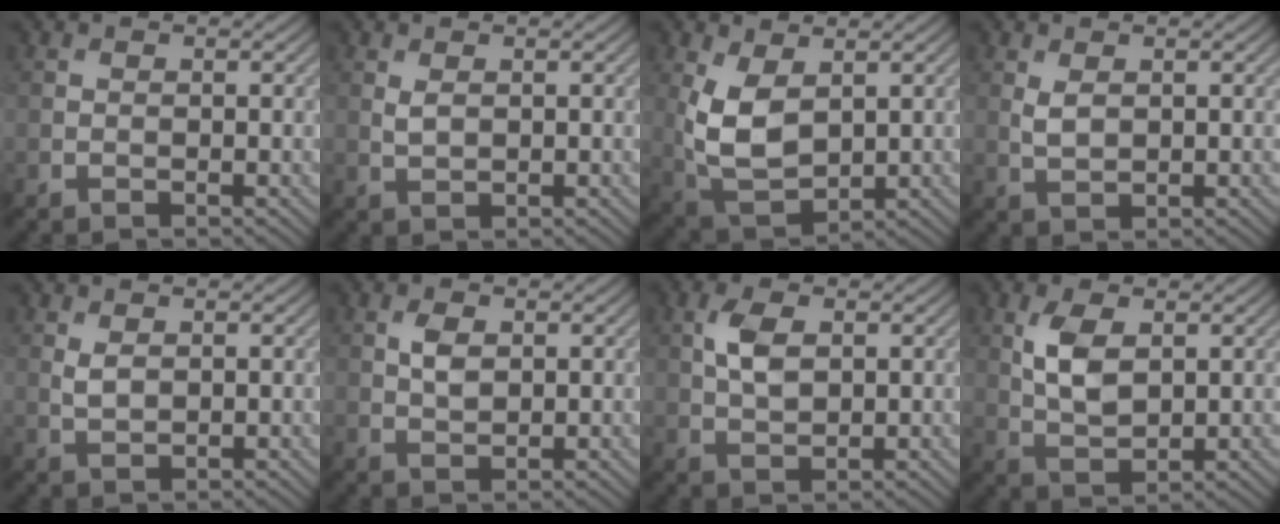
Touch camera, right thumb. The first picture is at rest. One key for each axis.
{"total": 1.5, "fx": 0.6, "fy": 0.8, "fz": 1.2, "tx": -0.031, "ty": -0.004, "tz": 0.017}
{"total": 8.0, "fx": 1.7, "fy": 4.6, "fz": 6.4, "tx": -0.154, "ty": -0.007, "tz": 0.035}
{"total": 2.2, "fx": 0.8, "fy": 1.2, "fz": 1.7, "tx": -0.042, "ty": -0.004, "tz": 0.021}
{"total": 1.8, "fx": 0.7, "fy": 0.9, "fz": 1.4, "tx": -0.036, "ty": -0.003, "tz": 0.019}
{"total": 2.7, "fx": 0.8, "fy": 1.5, "fz": 2.1, "tx": -0.047, "ty": -0.002, "tz": 0.017}
{"total": 4.4, "fx": 1.2, "fy": 2.3, "fz": 3.5, "tx": -0.083, "ty": 0.002, "tz": 0.025}
{"total": 5.8, "fx": 1.7, "fy": 3.0, "fz": 4.6, "tx": -0.106, "ty": -0.001, "tz": 0.037}